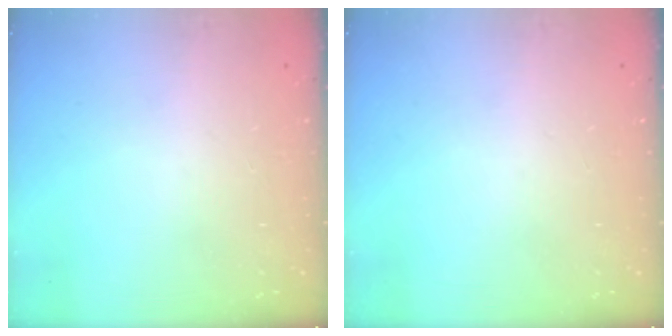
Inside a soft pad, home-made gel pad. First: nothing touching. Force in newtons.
{"total": 0.0}